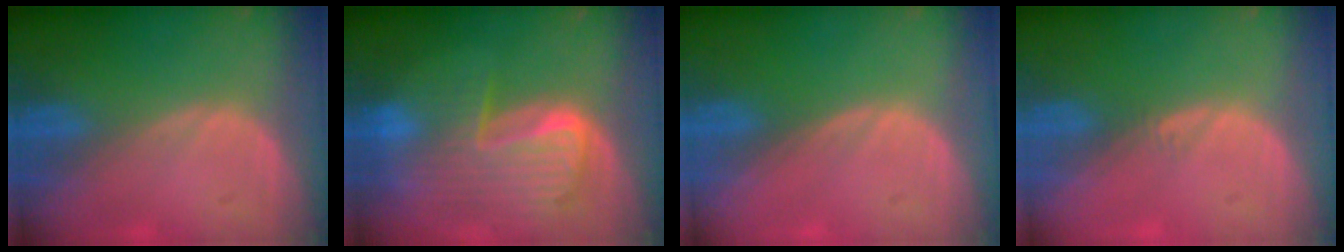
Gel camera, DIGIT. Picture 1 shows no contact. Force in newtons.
{"total": 9.9, "press": 8.6, "slide": 5.0}
{"total": 0.0}
{"total": 0.5, "press": 0.5, "slide": 0.2}